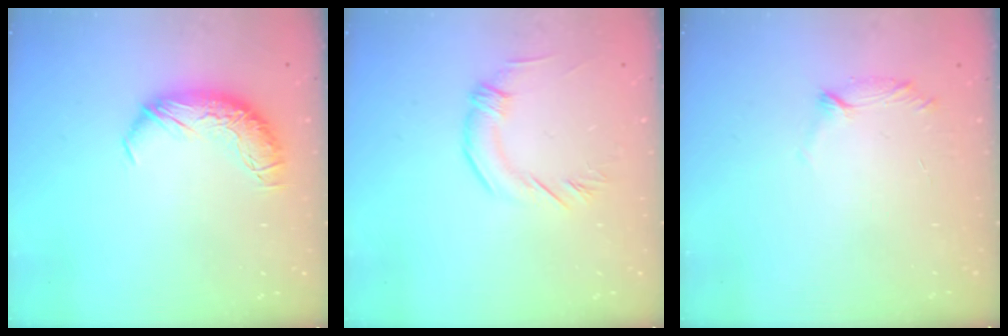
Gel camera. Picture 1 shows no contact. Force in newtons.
{"total": 2.5, "press": 2.1, "slide": 1.4}
{"total": 5.7, "press": 5.6, "slide": 1.2}